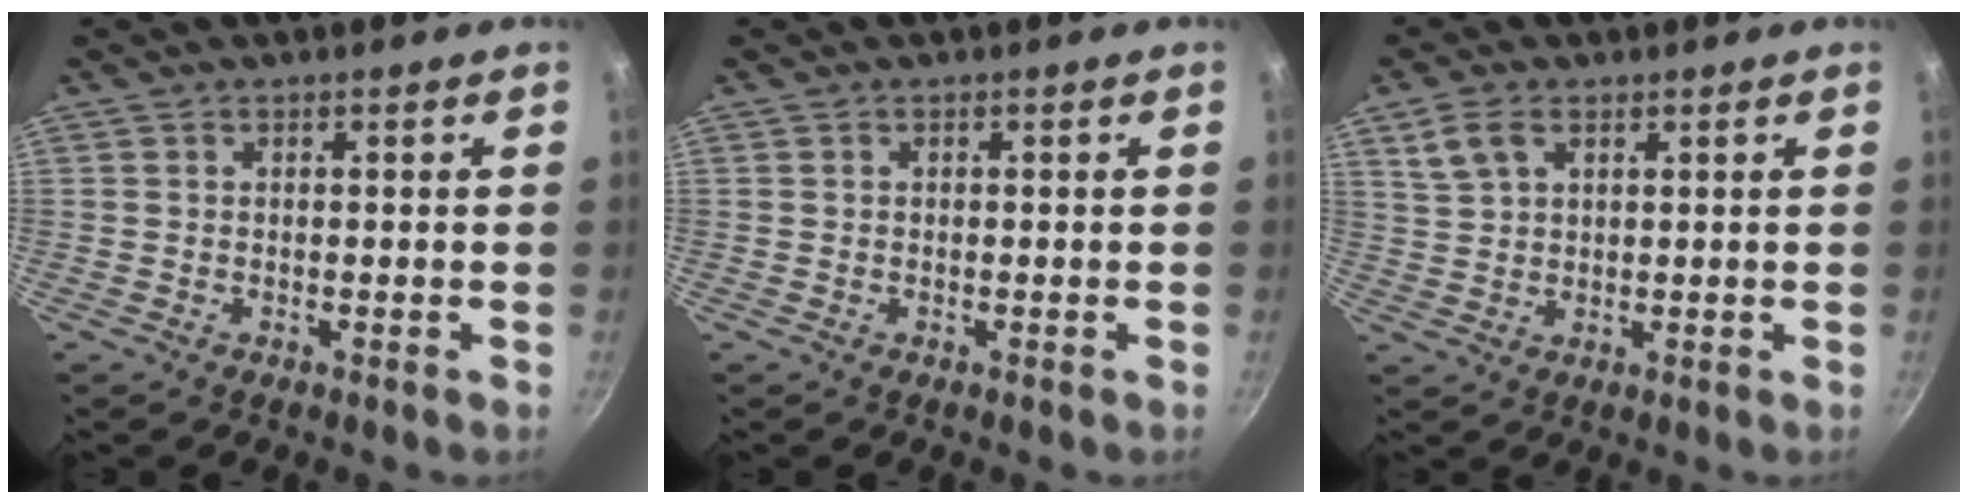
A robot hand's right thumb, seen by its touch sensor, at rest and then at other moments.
{"total": 0.0}
{"total": 5.4, "force": [2.7, 3.2, 3.3], "torque": [-0.058, 0.001, 0.057]}